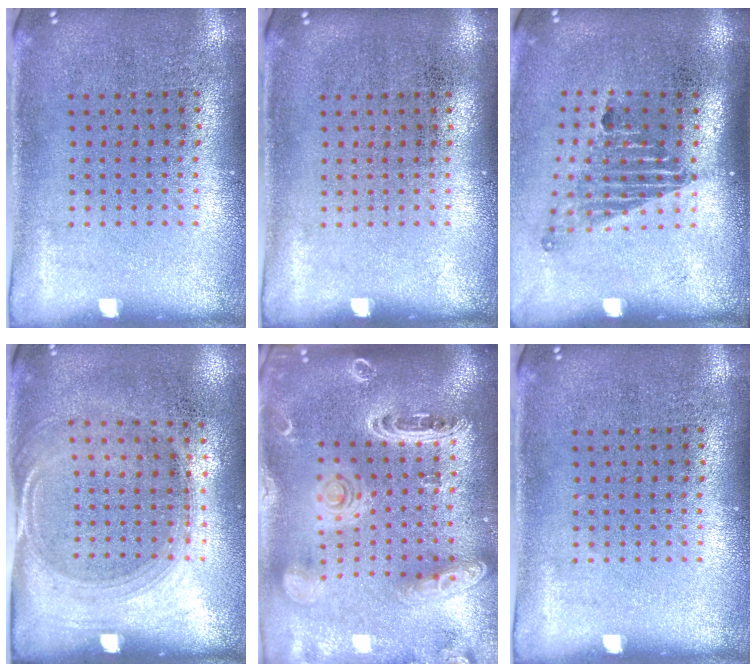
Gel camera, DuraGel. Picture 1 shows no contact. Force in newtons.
{"total": 0.0}
{"total": 1.6, "press": 1.2, "slide": 1.1}
{"total": 1.5, "press": 1.3, "slide": 0.7}
{"total": 2.7, "press": 2.3, "slide": 1.3}
{"total": 0.0}